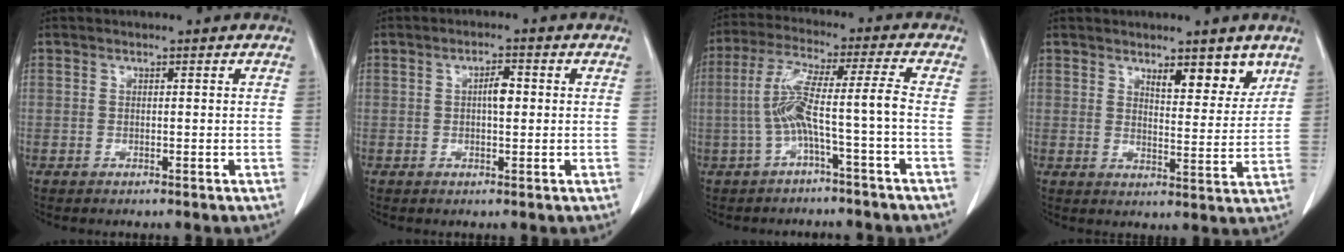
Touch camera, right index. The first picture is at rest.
{"total": 2.7, "force": [0.2, 0.9, 2.5], "torque": [-0.043, 0.004, 0.003]}
{"total": 8.1, "force": [-2.2, -0.8, 7.7], "torque": [-0.160, 0.027, -0.038]}
{"total": 5.9, "force": [4.1, 1.8, 3.8], "torque": [-0.049, -0.013, 0.058]}